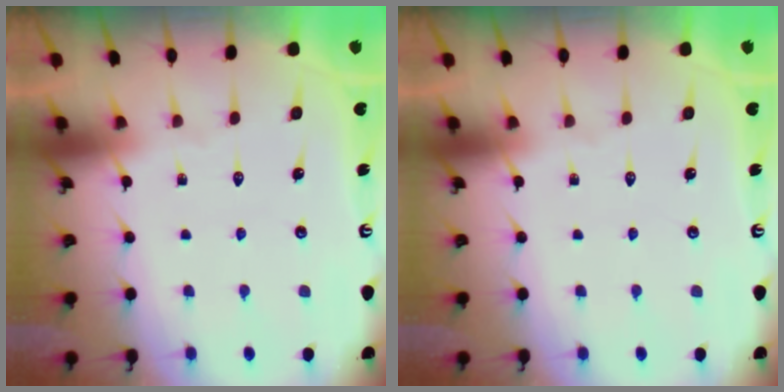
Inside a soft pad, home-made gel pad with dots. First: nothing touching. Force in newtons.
{"total": 0.0}